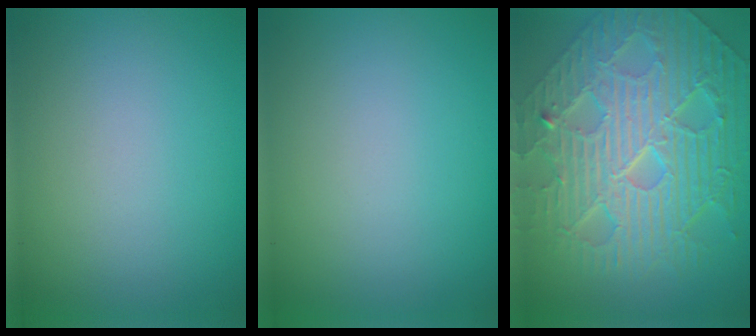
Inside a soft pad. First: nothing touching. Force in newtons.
{"total": 0.0}
{"total": 11.0, "press": 7.5, "slide": 8.1}